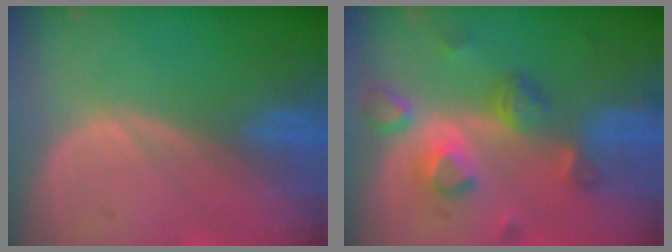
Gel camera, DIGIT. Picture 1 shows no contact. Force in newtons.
{"total": 7.9, "press": 7.0, "slide": 3.7}